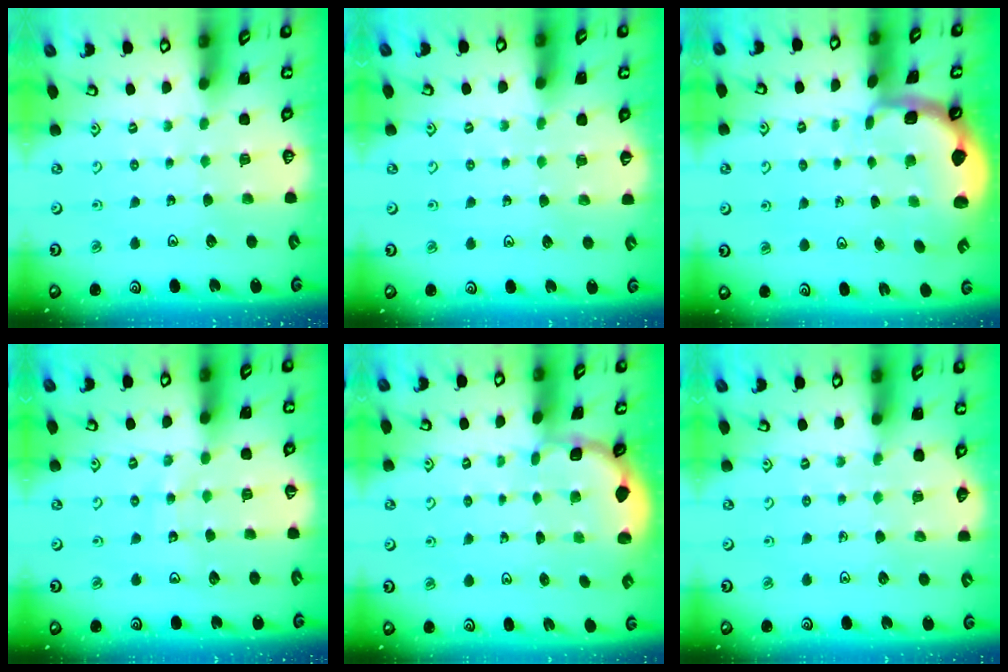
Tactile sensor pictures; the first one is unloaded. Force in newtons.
{"total": 3.8, "press": 3.7, "slide": 0.5}
{"total": 2.4, "press": 2.1, "slide": 1.2}
{"total": 9.9, "press": 9.8, "slide": 1.2}
{"total": 1.9, "press": 1.7, "slide": 0.8}
{"total": 5.9, "press": 5.8, "slide": 1.1}